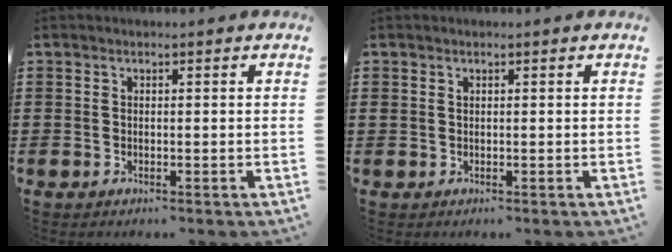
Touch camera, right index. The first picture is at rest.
{"total": 0.6, "force": [0.3, 0.4, 0.2], "torque": [-0.006, 0.002, 0.007]}